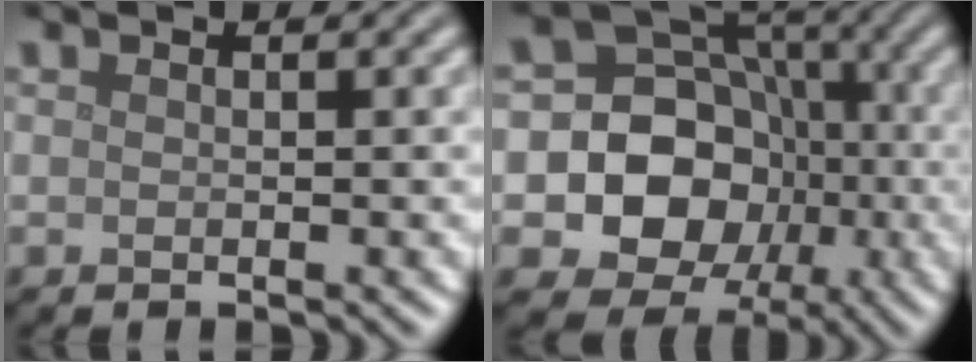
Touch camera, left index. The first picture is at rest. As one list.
[{"total": 12.8, "force": [-2.2, 11.7, 4.9], "torque": [-0.088, 0.010, -0.056]}]